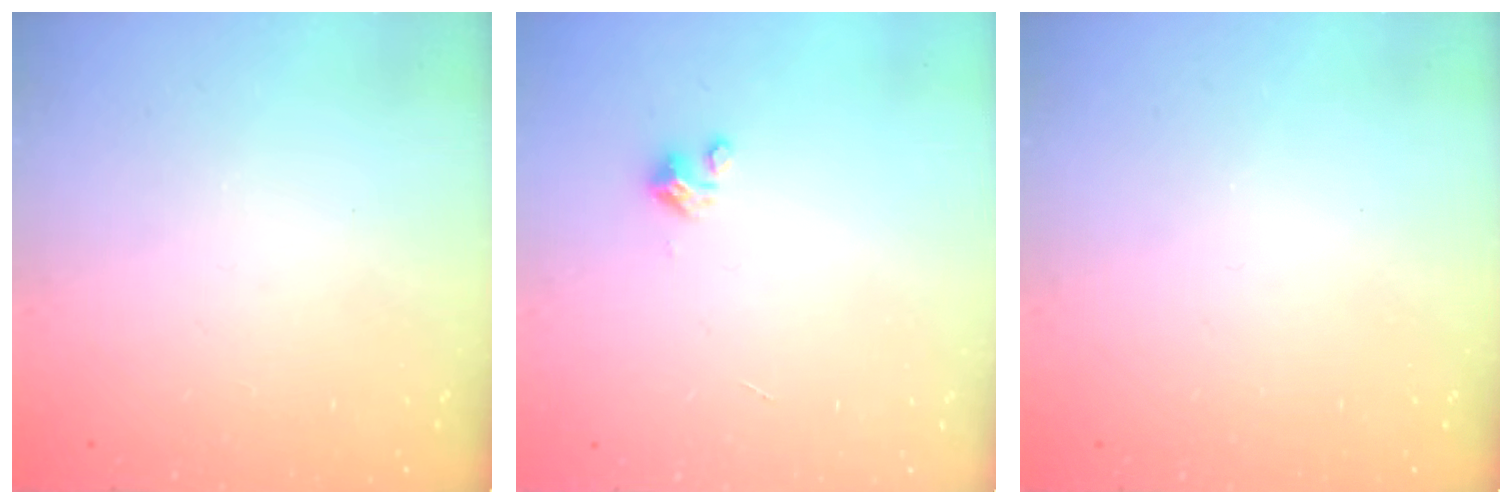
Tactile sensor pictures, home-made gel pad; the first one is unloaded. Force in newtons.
{"total": 2.0, "press": 2.0, "slide": 0.2}
{"total": 0.0}